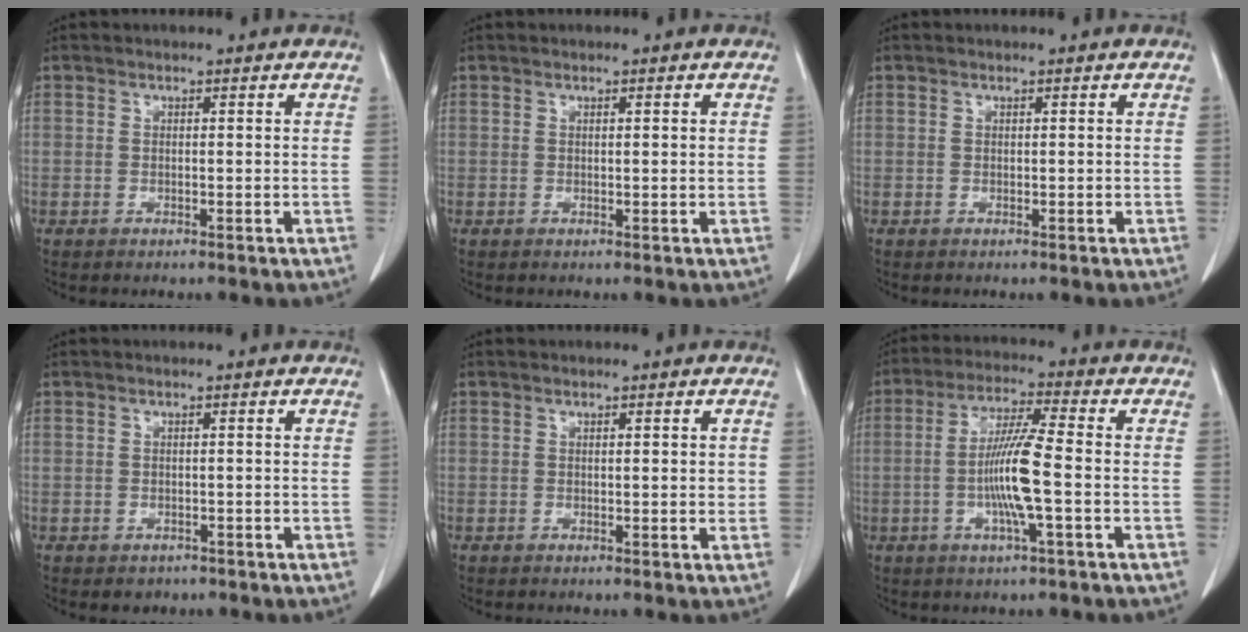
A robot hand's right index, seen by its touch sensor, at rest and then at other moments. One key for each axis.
{"total": 0.8, "fx": 0.2, "fy": 0.1, "fz": 0.8, "tx": -0.014, "ty": 0.000, "tz": 0.003}
{"total": 0.0}
{"total": 1.6, "fx": -0.9, "fy": 1.2, "fz": 0.3, "tx": -0.005, "ty": 0.002, "tz": -0.007}
{"total": 1.5, "fx": 0.3, "fy": 0.4, "fz": 1.4, "tx": -0.021, "ty": 0.000, "tz": 0.005}
{"total": 9.4, "fx": -1.7, "fy": -0.1, "fz": 9.3, "tx": -0.180, "ty": -0.004, "tz": -0.037}